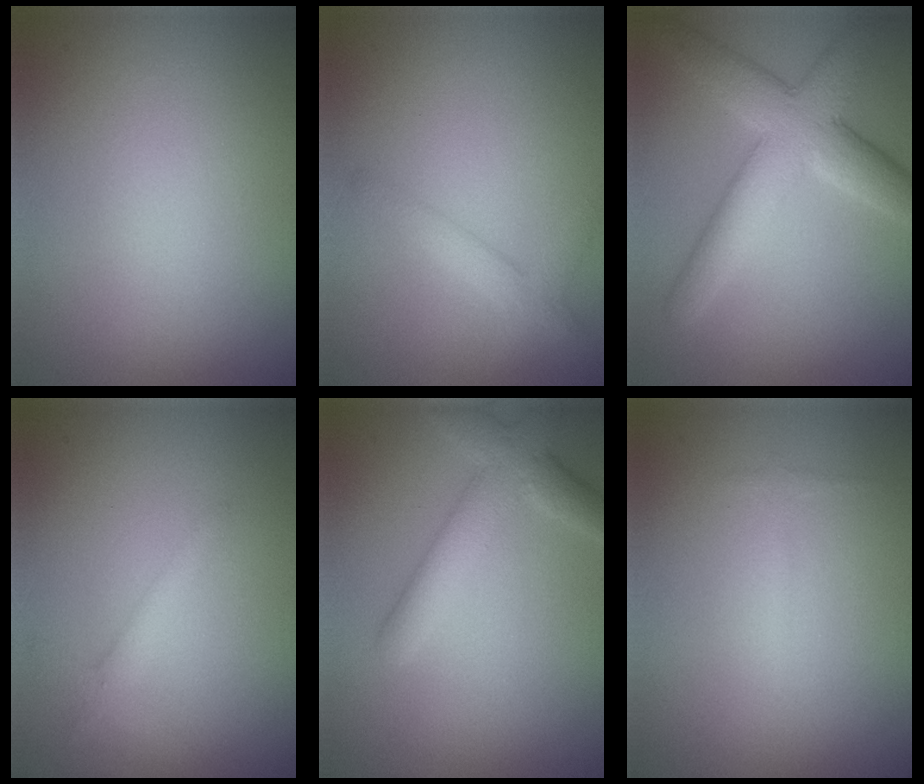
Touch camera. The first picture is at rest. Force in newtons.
{"total": 2.0, "press": 2.0, "slide": 0.1}
{"total": 6.9, "press": 6.8, "slide": 0.2}
{"total": 1.7, "press": 1.7, "slide": 0.1}
{"total": 4.0, "press": 4.0, "slide": 0.1}
{"total": 0.7, "press": 0.7, "slide": 0.1}